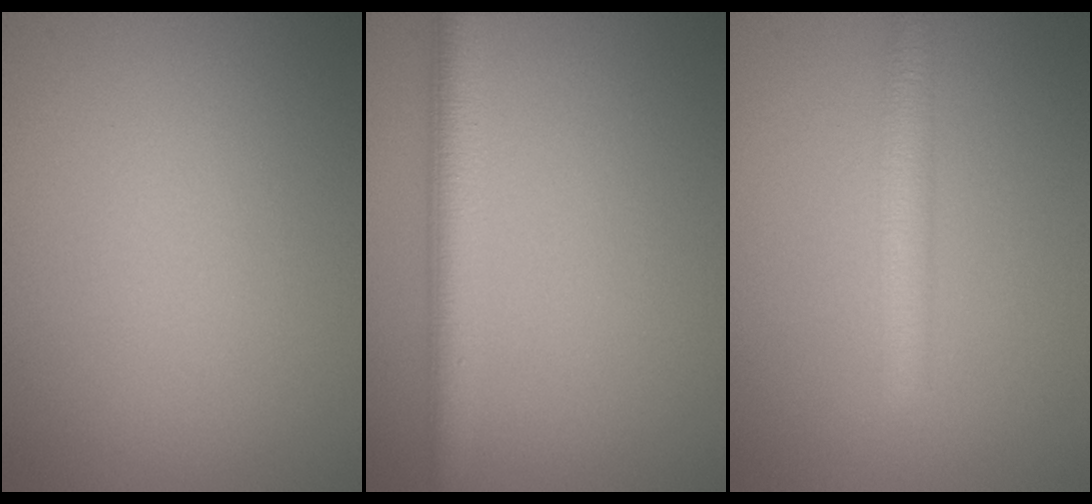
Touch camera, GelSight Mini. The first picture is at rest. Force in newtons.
{"total": 3.6, "press": 3.5, "slide": 0.2}
{"total": 2.9, "press": 2.9, "slide": 0.0}